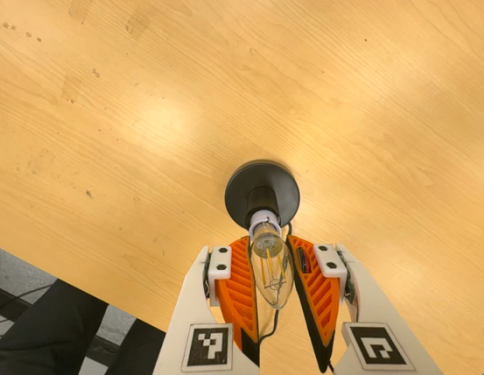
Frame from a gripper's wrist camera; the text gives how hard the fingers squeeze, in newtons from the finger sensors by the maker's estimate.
{"total": 12.0, "left": 11.6, "right": 12.5}